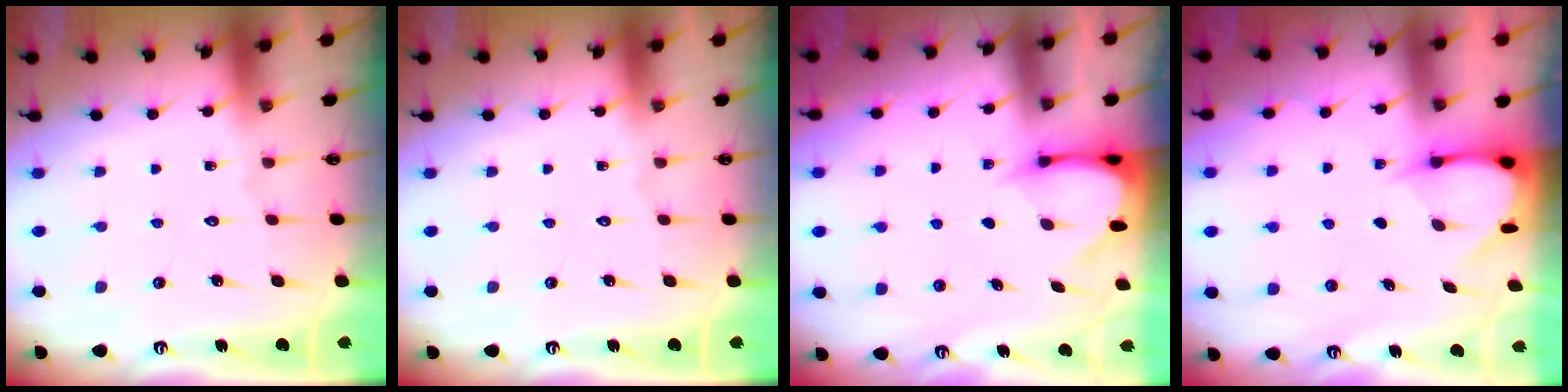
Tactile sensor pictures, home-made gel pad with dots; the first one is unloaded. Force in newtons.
{"total": 0.0}
{"total": 3.4, "press": 3.4, "slide": 0.3}
{"total": 3.8, "press": 3.8, "slide": 0.3}